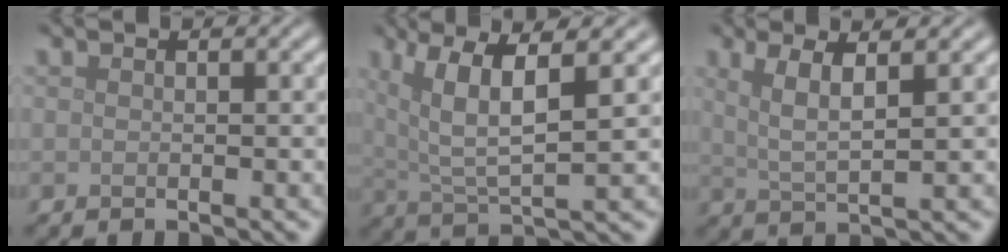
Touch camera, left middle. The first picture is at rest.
{"total": 7.2, "force": [3.1, 1.9, 6.2], "torque": [-0.124, 0.004, 0.060]}
{"total": 3.6, "force": [1.5, 0.8, 3.1], "torque": [-0.062, -0.002, 0.031]}